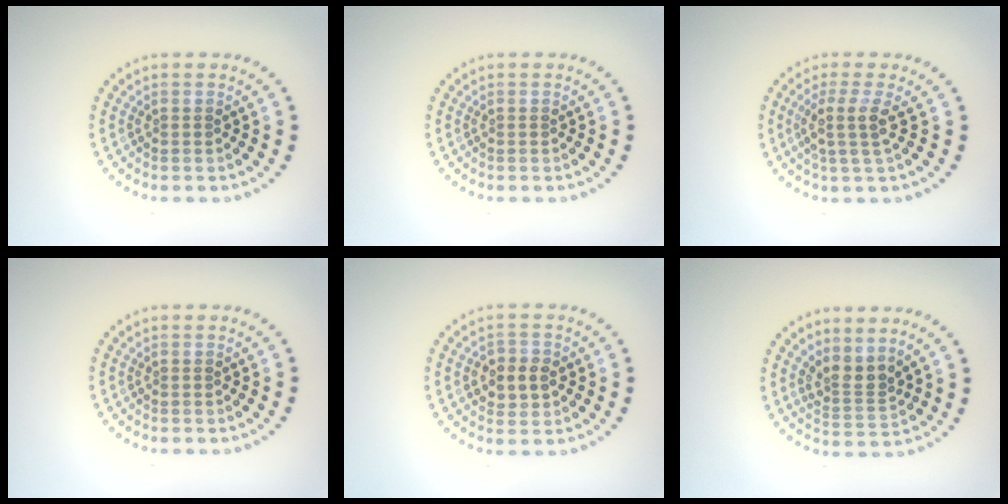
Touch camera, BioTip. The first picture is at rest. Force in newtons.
{"total": 0.0}
{"total": 2.4, "press": 1.8, "slide": 1.5}
{"total": 0.0}
{"total": 2.9, "press": 2.9, "slide": 0.4}
{"total": 2.7, "press": 1.9, "slide": 1.9}